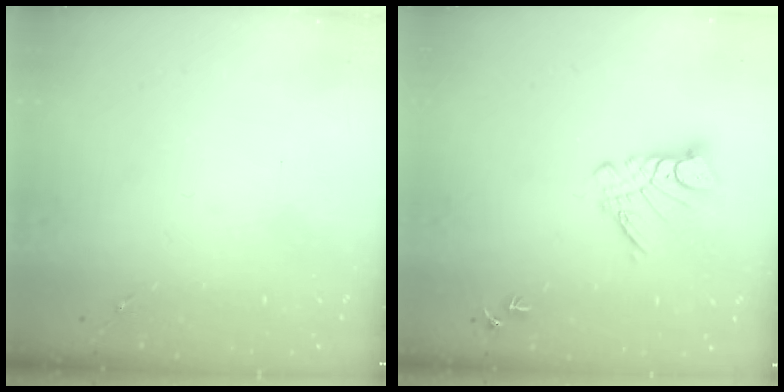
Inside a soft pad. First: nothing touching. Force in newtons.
{"total": 9.5, "press": 9.5, "slide": 0.9}